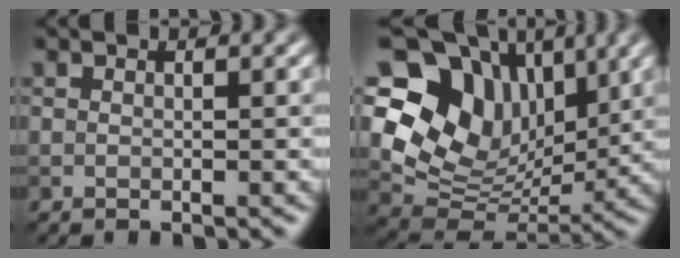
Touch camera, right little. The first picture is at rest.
{"total": 11.0, "force": [4.9, 8.0, 5.8], "torque": [-0.116, 0.000, 0.092]}